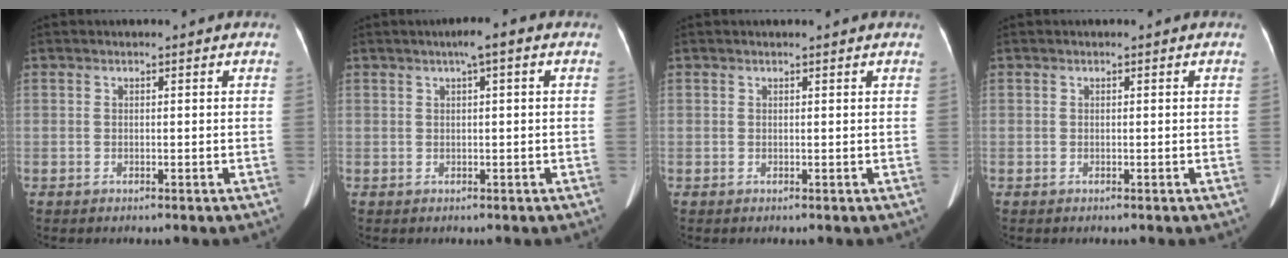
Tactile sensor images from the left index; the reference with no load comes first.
{"total": 2.6, "force": [1.0, 0.2, 2.4], "torque": [-0.037, 0.010, 0.013]}
{"total": 1.5, "force": [1.4, 0.0, 0.6], "torque": [-0.011, 0.012, 0.016]}
{"total": 0.0}